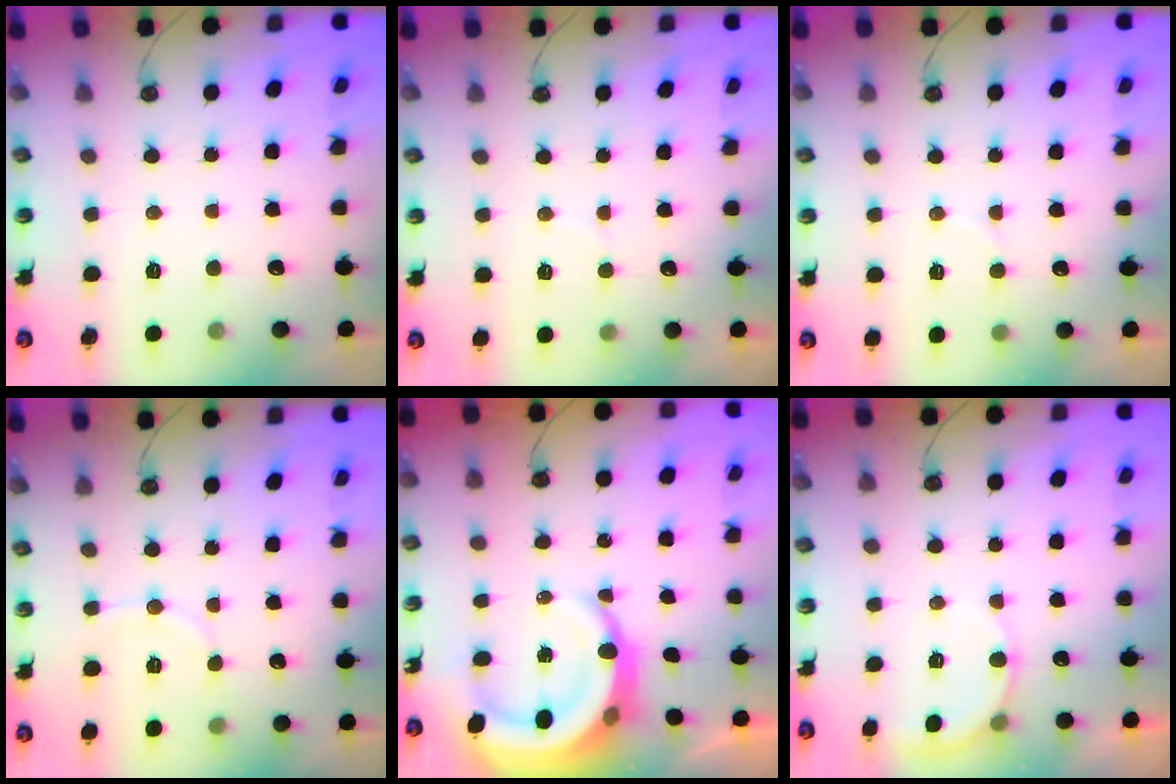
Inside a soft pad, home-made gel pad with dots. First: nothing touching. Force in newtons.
{"total": 2.3, "press": 2.0, "slide": 1.2}
{"total": 6.3, "press": 6.2, "slide": 1.4}
{"total": 5.3, "press": 5.2, "slide": 1.3}
{"total": 12.4, "press": 12.2, "slide": 2.5}
{"total": 5.5, "press": 5.4, "slide": 0.7}